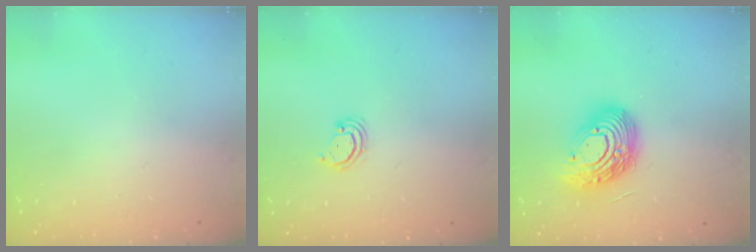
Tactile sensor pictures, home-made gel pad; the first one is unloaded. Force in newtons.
{"total": 2.8, "press": 2.8, "slide": 0.2}
{"total": 16.1, "press": 16.0, "slide": 1.3}